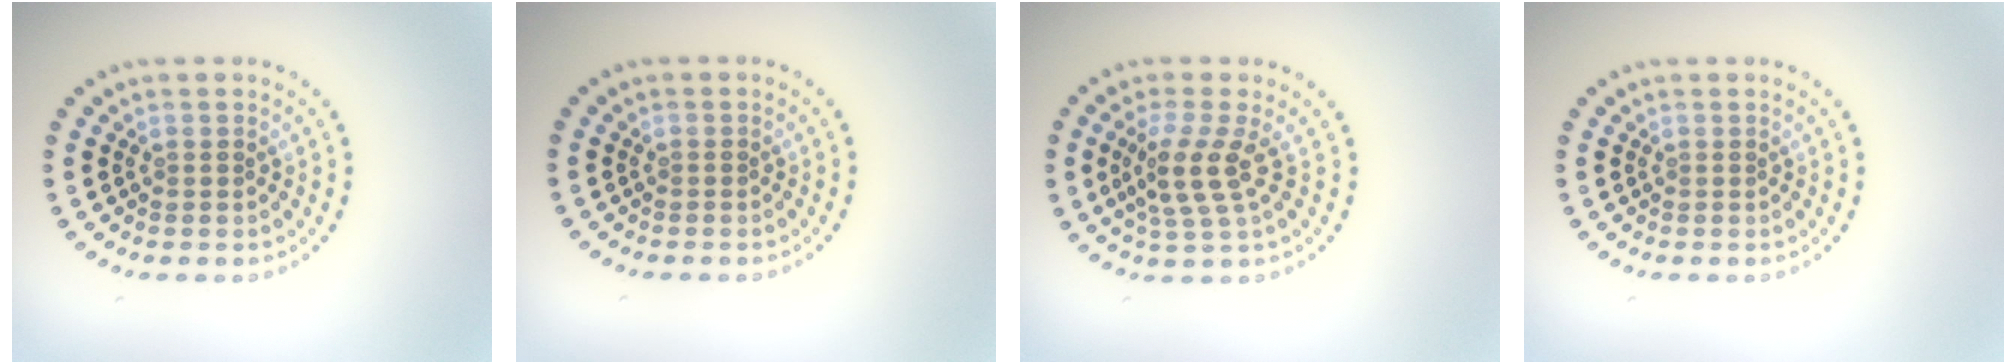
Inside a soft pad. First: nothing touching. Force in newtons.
{"total": 0.0}
{"total": 3.3, "press": 2.8, "slide": 1.7}
{"total": 0.0}